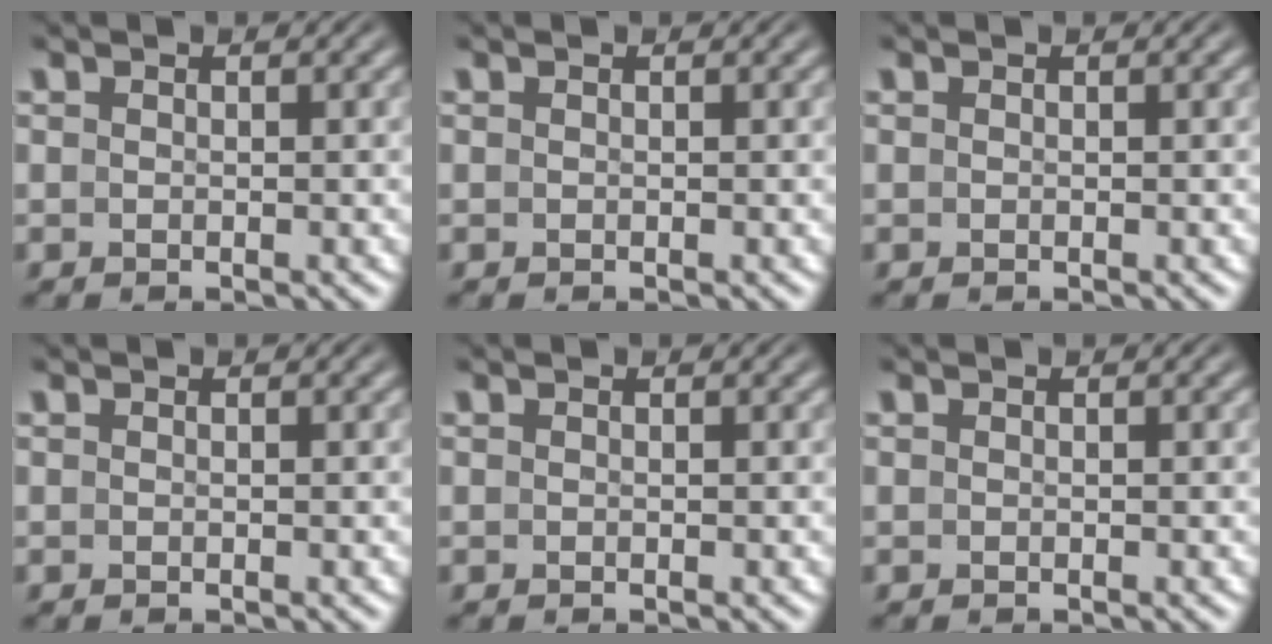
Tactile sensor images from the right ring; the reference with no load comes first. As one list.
[{"total": 0.0}, {"total": 0.0}, {"total": 0.0}, {"total": 0.0}, {"total": 0.0}]